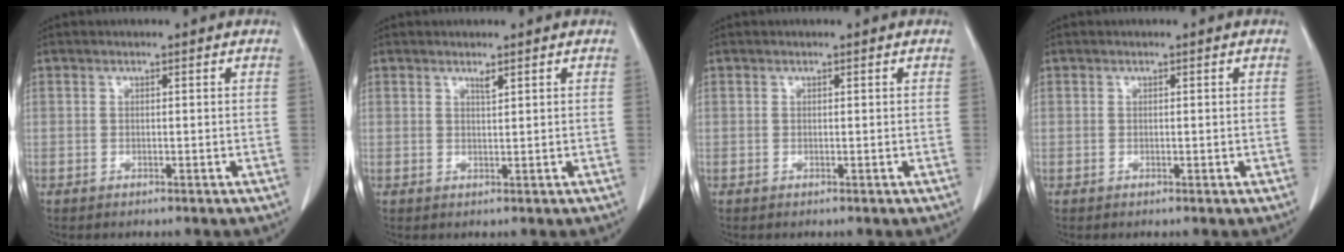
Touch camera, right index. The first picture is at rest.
{"total": 1.0, "force": [0.7, 0.0, 0.6], "torque": [-0.012, -0.005, 0.014]}
{"total": 0.0}
{"total": 0.6, "force": [-0.1, 0.4, 0.4], "torque": [-0.005, 0.002, 0.001]}